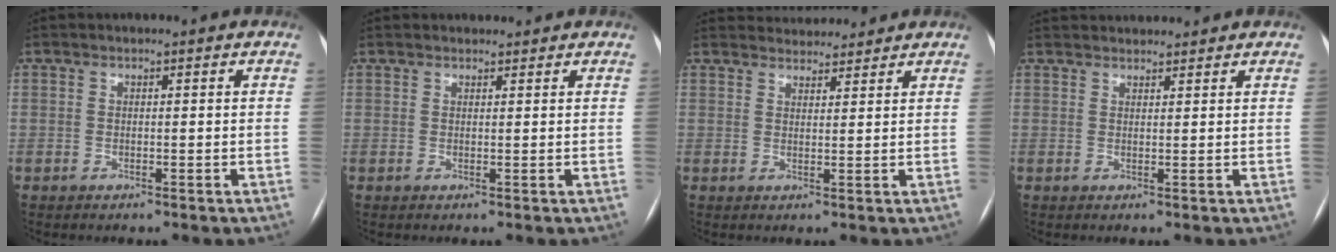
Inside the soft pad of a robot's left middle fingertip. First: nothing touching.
{"total": 2.1, "force": [2.0, 0.7, 0.2], "torque": [-0.004, 0.018, 0.028]}
{"total": 6.7, "force": [6.4, 1.7, 0.8], "torque": [-0.005, 0.022, 0.084]}
{"total": 5.3, "force": [5.1, 1.1, 0.9], "torque": [-0.009, 0.035, 0.071]}